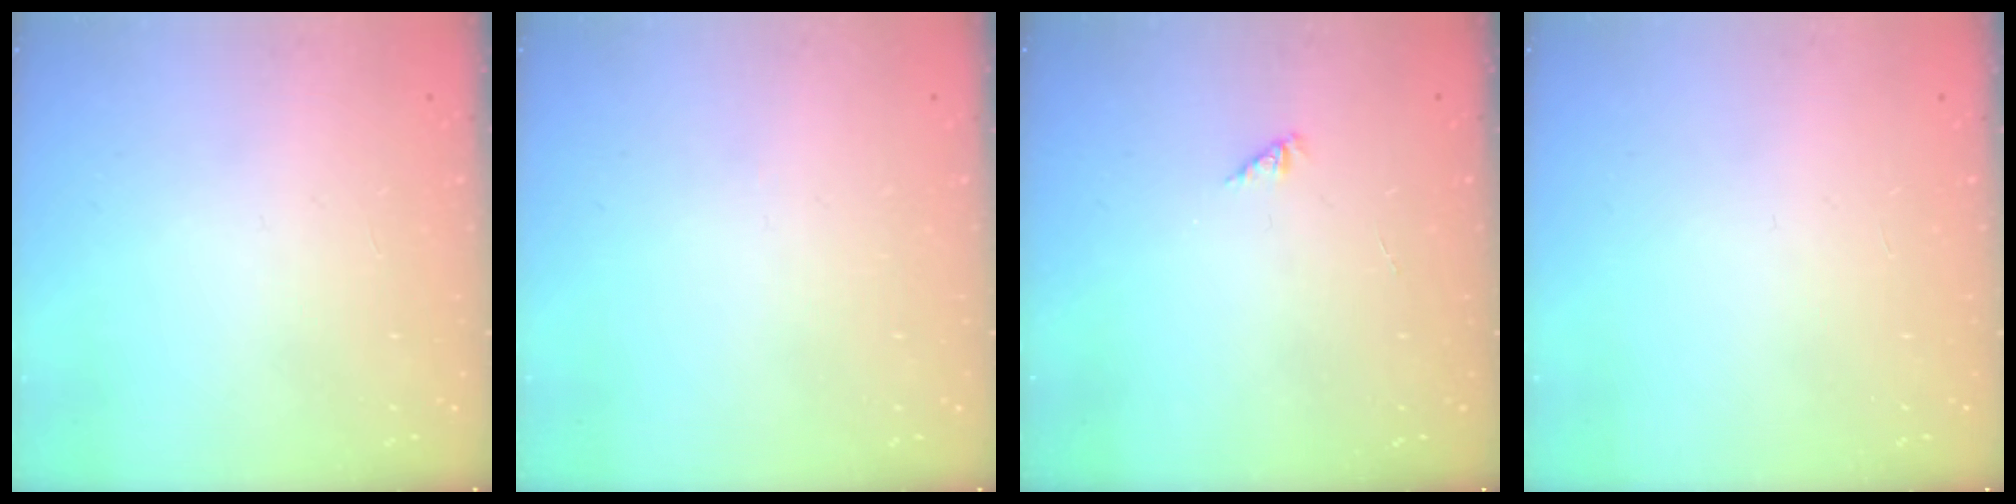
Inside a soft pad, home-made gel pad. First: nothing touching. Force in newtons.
{"total": 0.0}
{"total": 0.0}
{"total": 0.0}